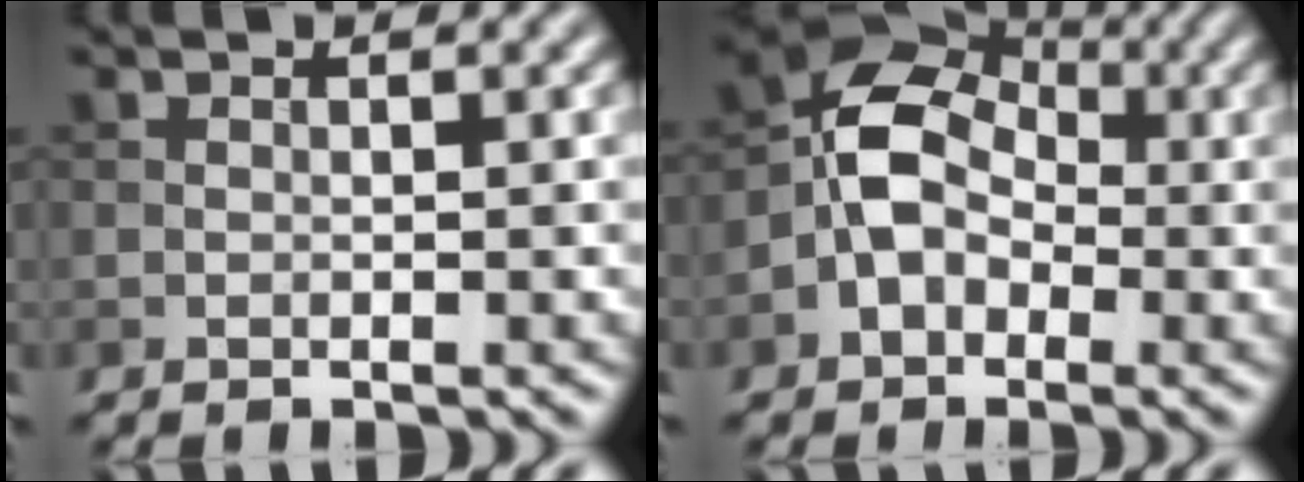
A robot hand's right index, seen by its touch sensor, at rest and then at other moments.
{"total": 6.1, "force": [-1.2, 4.7, 3.8], "torque": [-0.043, 0.011, -0.038]}